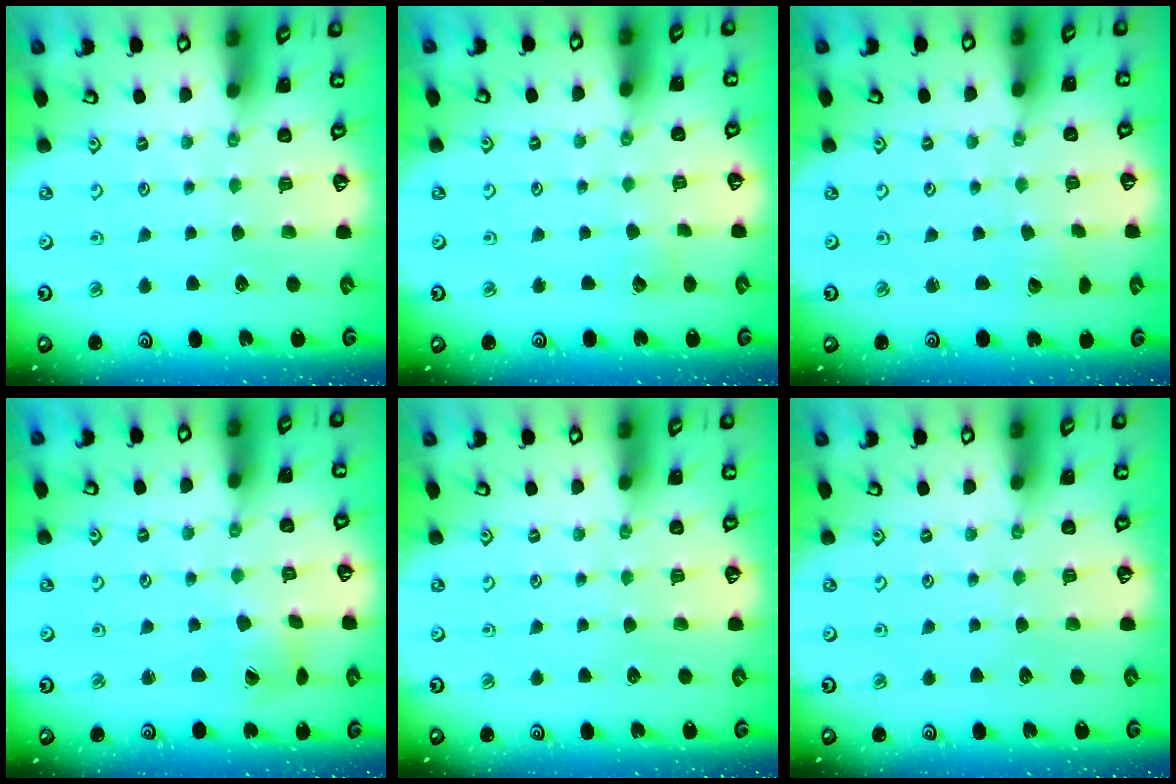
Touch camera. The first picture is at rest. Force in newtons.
{"total": 2.9, "press": 2.9, "slide": 0.3}
{"total": 1.5, "press": 1.5, "slide": 0.0}
{"total": 2.2, "press": 2.2, "slide": 0.4}
{"total": 0.0}
{"total": 0.0}